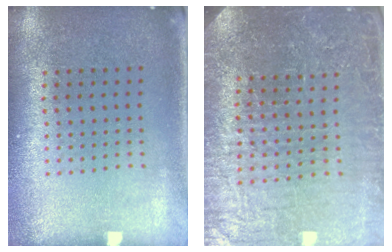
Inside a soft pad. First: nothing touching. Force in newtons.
{"total": 5.1, "press": 4.7, "slide": 2.0}